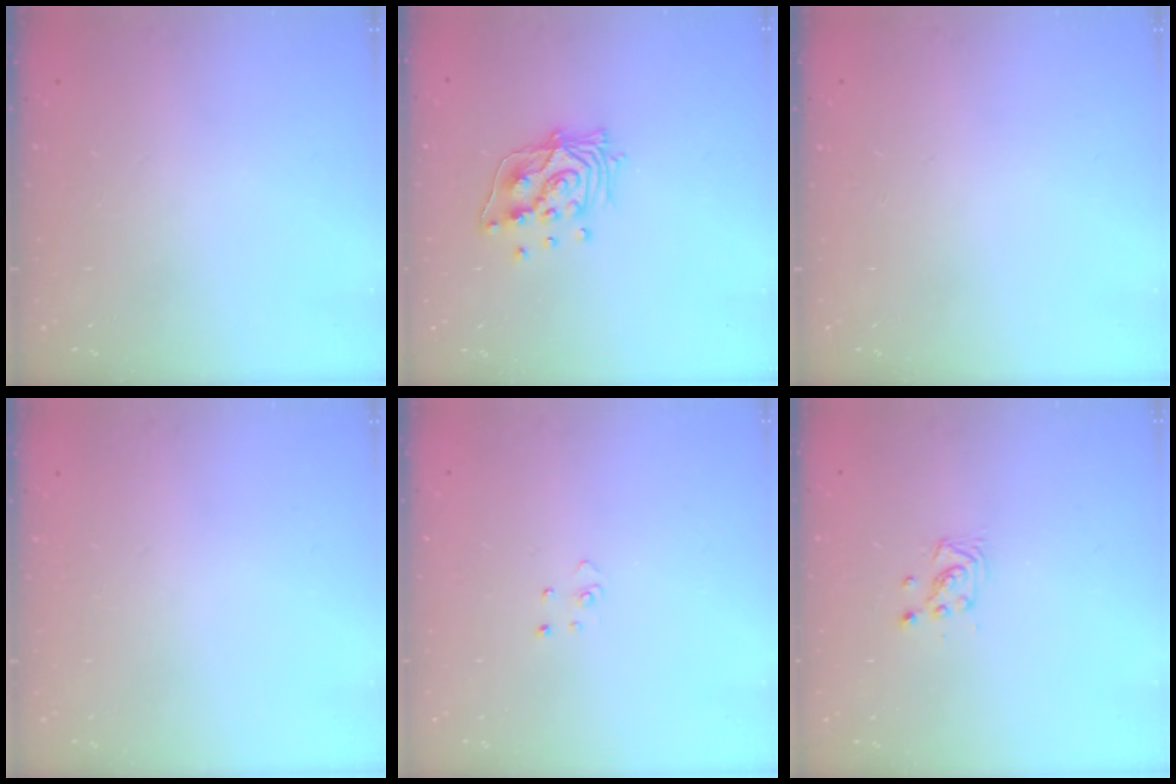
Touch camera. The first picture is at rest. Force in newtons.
{"total": 12.4, "press": 12.3, "slide": 1.1}
{"total": 0.0}
{"total": 0.0}
{"total": 2.7, "press": 2.7, "slide": 0.3}
{"total": 3.0, "press": 2.9, "slide": 0.5}